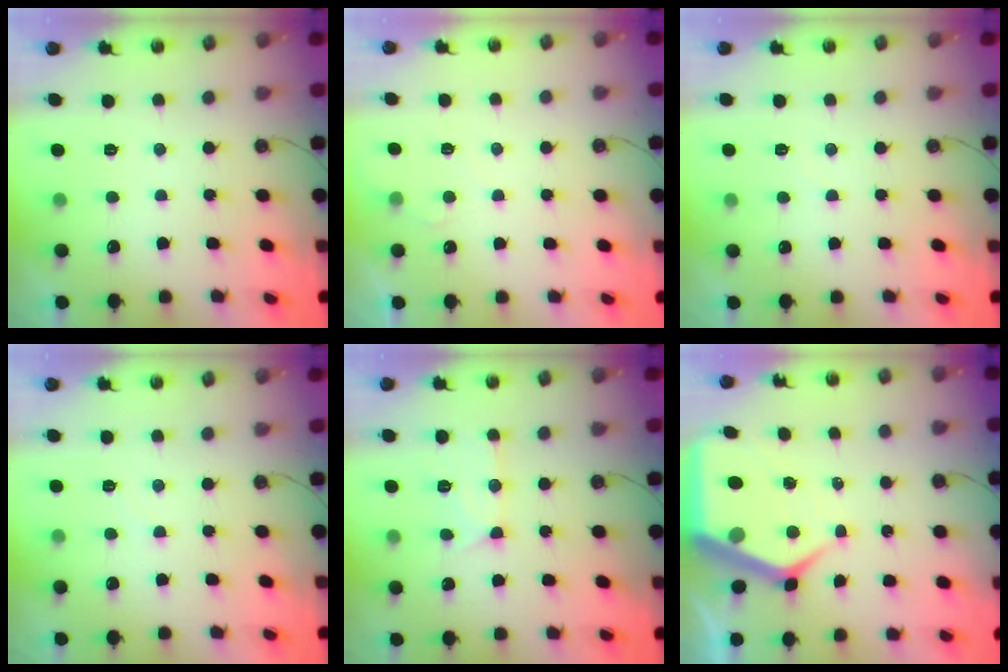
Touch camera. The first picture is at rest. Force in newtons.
{"total": 3.9, "press": 3.9, "slide": 0.5}
{"total": 4.5, "press": 4.4, "slide": 0.7}
{"total": 4.7, "press": 4.6, "slide": 0.8}
{"total": 12.0, "press": 12.0, "slide": 0.6}
{"total": 9.5, "press": 9.5, "slide": 0.8}